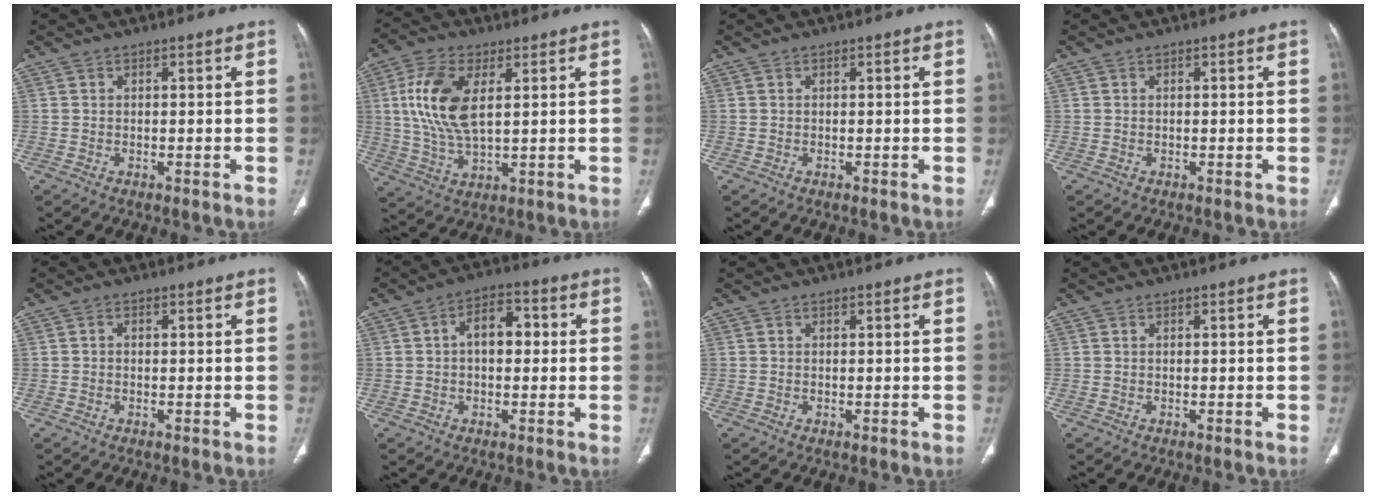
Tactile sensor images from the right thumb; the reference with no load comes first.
{"total": 12.4, "force": [3.0, 6.0, 10.4], "torque": [-0.218, -0.006, 0.059]}
{"total": 0.0}
{"total": 0.0}
{"total": 0.6, "force": [0.0, 0.5, 0.3], "torque": [-0.003, 0.001, -0.004]}
{"total": 6.8, "force": [0.5, 4.3, 5.2], "torque": [-0.060, 0.023, -0.002]}
{"total": 0.0}
{"total": 0.0}